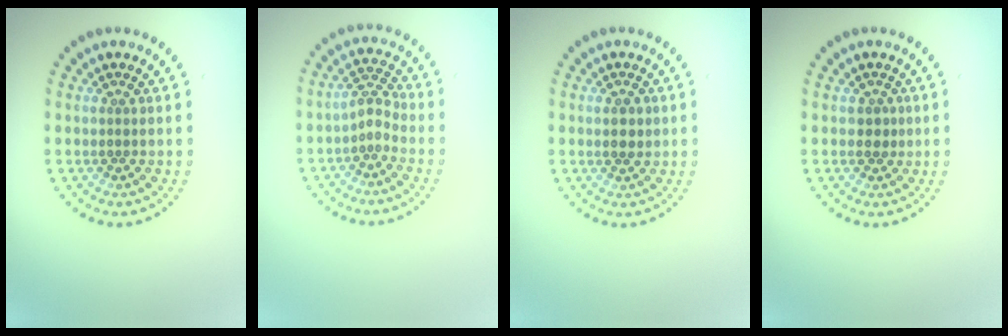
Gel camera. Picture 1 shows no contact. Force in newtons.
{"total": 2.0, "press": 1.5, "slide": 1.4}
{"total": 1.6, "press": 1.6, "slide": 0.1}
{"total": 1.2, "press": 1.0, "slide": 0.6}